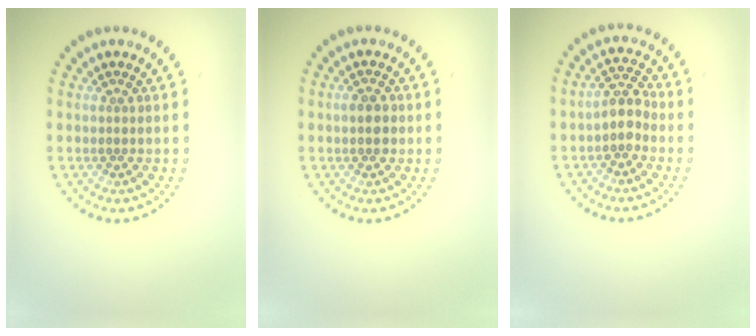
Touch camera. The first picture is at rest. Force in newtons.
{"total": 1.8, "press": 1.7, "slide": 0.2}
{"total": 2.4, "press": 2.1, "slide": 1.2}